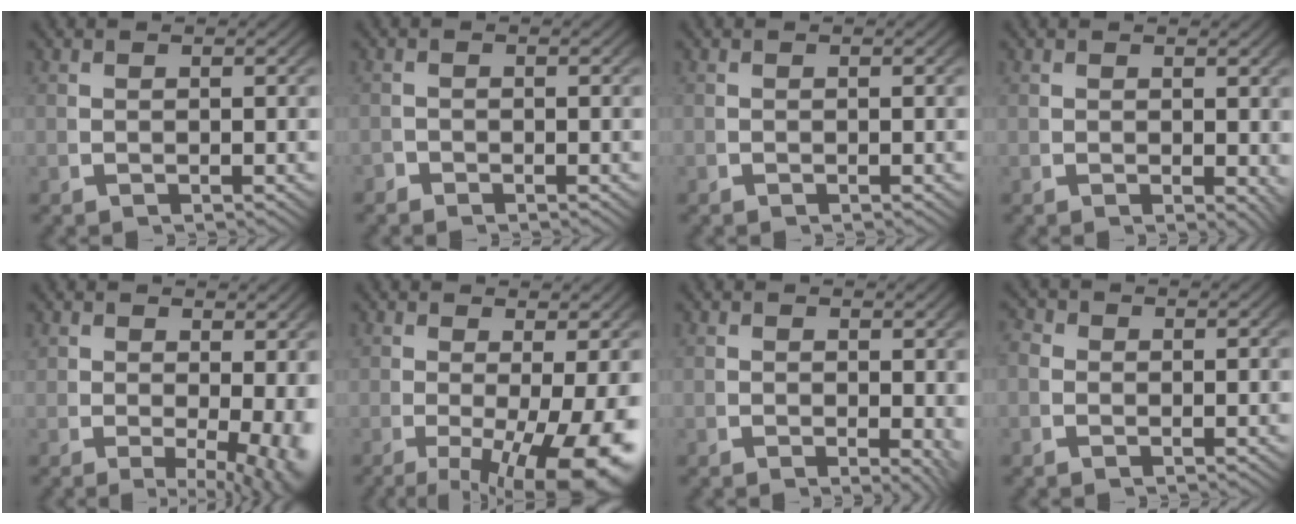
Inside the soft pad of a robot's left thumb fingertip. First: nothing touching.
{"total": 0.9, "force": [-0.9, 0.2, -0.2], "torque": [0.009, -0.006, -0.019]}
{"total": 0.0}
{"total": 1.4, "force": [0.5, 0.7, 1.1], "torque": [-0.007, -0.007, 0.012]}
{"total": 4.5, "force": [-0.1, 2.1, 4.0], "torque": [-0.048, -0.025, 0.011]}
{"total": 8.9, "force": [-2.2, 4.2, 7.5], "torque": [-0.118, -0.042, -0.015]}
{"total": 2.0, "force": [0.4, 0.8, 1.7], "torque": [-0.016, -0.012, 0.013]}
{"total": 1.5, "force": [0.1, 1.5, 0.5], "torque": [-0.009, -0.005, -0.002]}